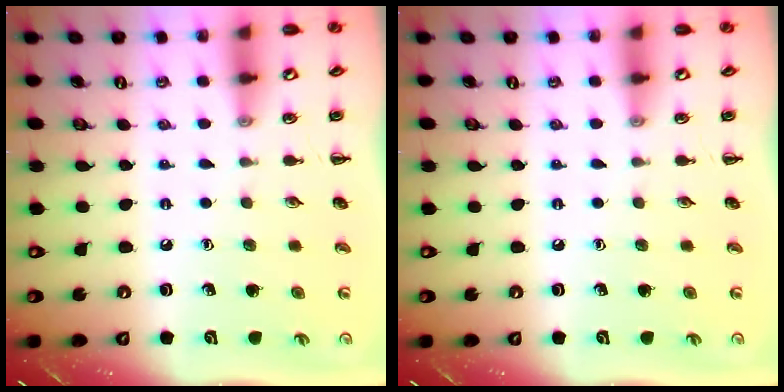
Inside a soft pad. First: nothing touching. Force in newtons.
{"total": 0.0}